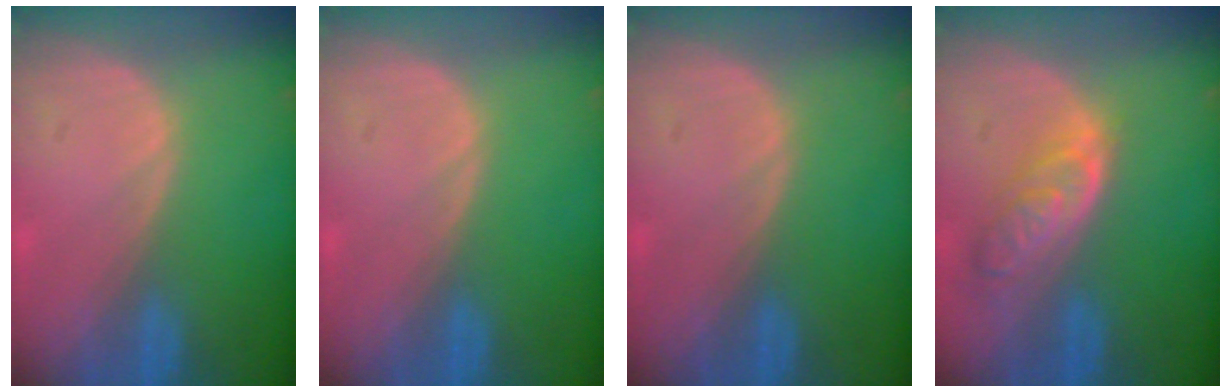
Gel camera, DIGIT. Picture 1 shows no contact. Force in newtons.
{"total": 0.0}
{"total": 0.0}
{"total": 6.4, "press": 5.7, "slide": 2.9}